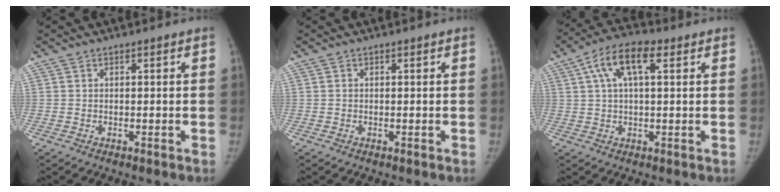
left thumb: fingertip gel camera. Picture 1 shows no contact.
{"total": 0.0}
{"total": 9.5, "force": [3.5, 3.9, 7.9], "torque": [-0.148, 0.022, 0.059]}